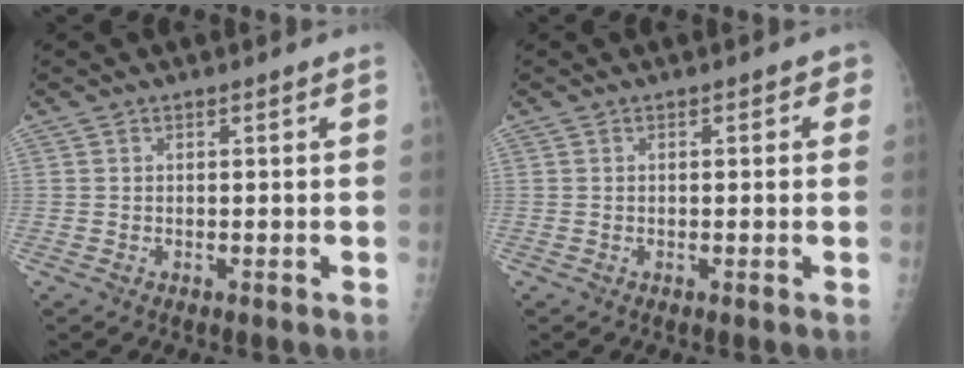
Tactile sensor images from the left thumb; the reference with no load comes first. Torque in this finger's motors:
{"motor_torque": [-0.29, 0.32, -0.23, -0.26, 0.02]}